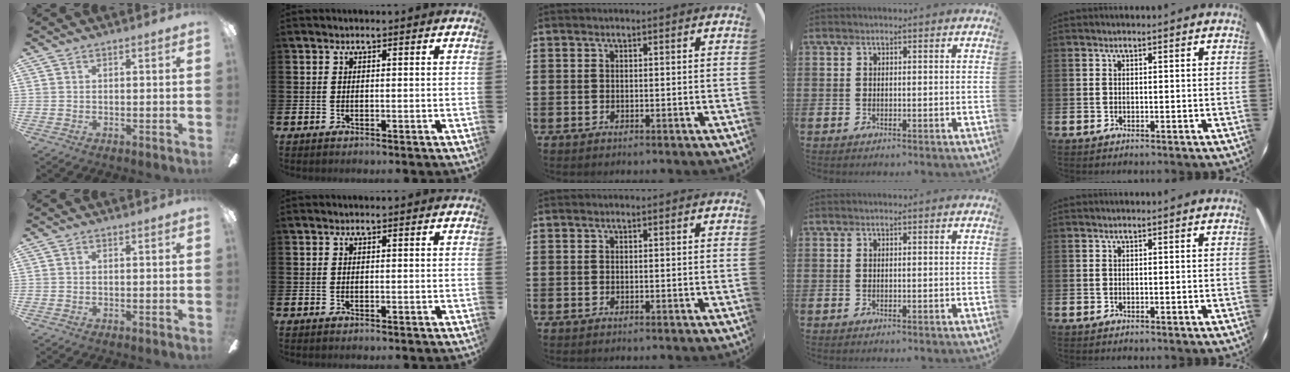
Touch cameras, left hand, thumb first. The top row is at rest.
{}